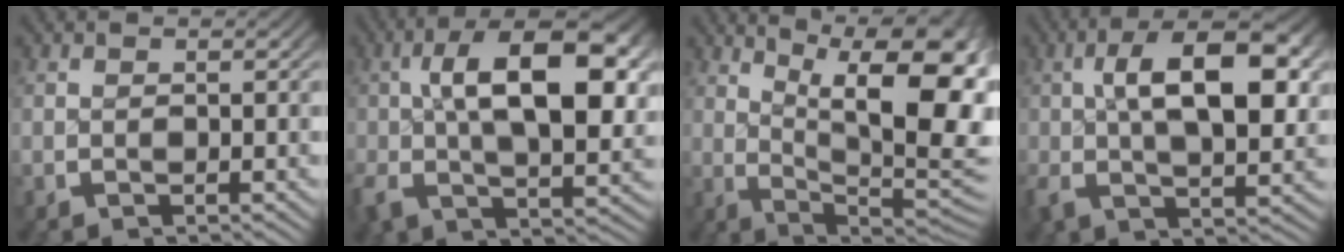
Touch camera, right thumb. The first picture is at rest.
{"total": 12.3, "force": [0.5, 6.3, 10.6], "torque": [-0.177, -0.014, 0.010]}
{"total": 16.5, "force": [2.8, 9.5, 13.2], "torque": [-0.193, -0.035, 0.053]}
{"total": 10.5, "force": [0.7, 5.2, 9.1], "torque": [-0.150, -0.008, 0.014]}